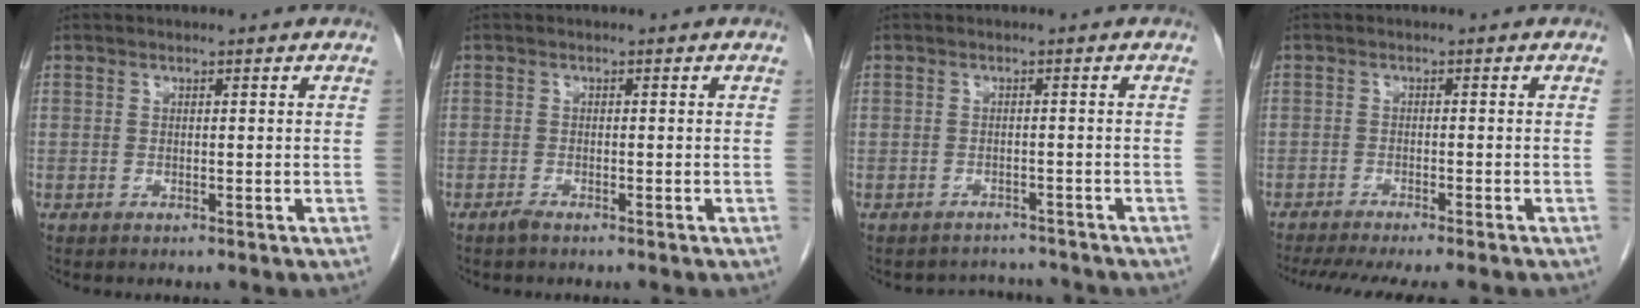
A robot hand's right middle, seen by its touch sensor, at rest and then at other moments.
{"total": 1.0, "force": [-0.8, 0.1, 0.5], "torque": [-0.015, -0.002, -0.016]}
{"total": 3.6, "force": [-3.3, 1.1, -0.8], "torque": [0.011, 0.010, -0.046]}
{"total": 11.3, "force": [-9.8, 0.7, 5.7], "torque": [-0.069, -0.017, -0.136]}